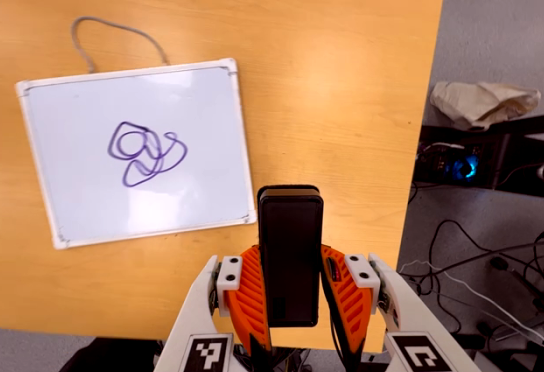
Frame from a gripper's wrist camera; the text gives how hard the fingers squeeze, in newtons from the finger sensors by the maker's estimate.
{"total": 4.7, "left": 3.3, "right": 6.0}